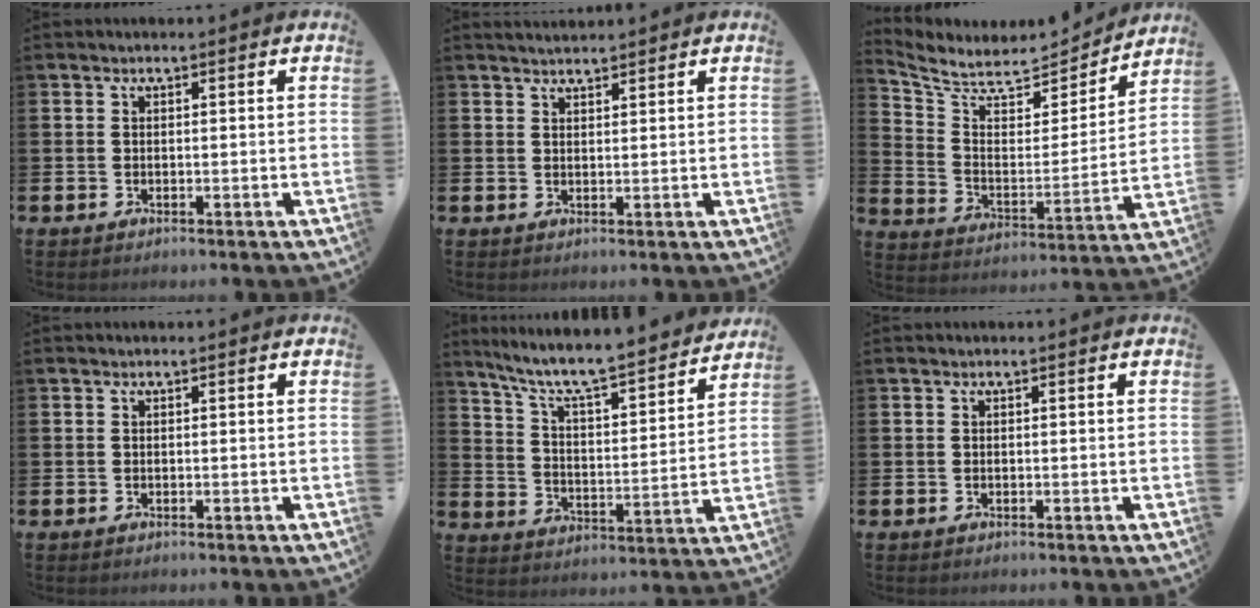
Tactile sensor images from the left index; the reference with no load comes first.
{"total": 2.1, "force": [2.0, 0.4, 0.3], "torque": [0.000, -0.006, 0.035]}
{"total": 6.6, "force": [6.0, 2.4, 1.3], "torque": [-0.071, -0.056, 0.100]}
{"total": 0.0}
{"total": 8.3, "force": [7.6, 0.8, 3.3], "torque": [-0.093, -0.060, 0.125]}
{"total": 0.0}